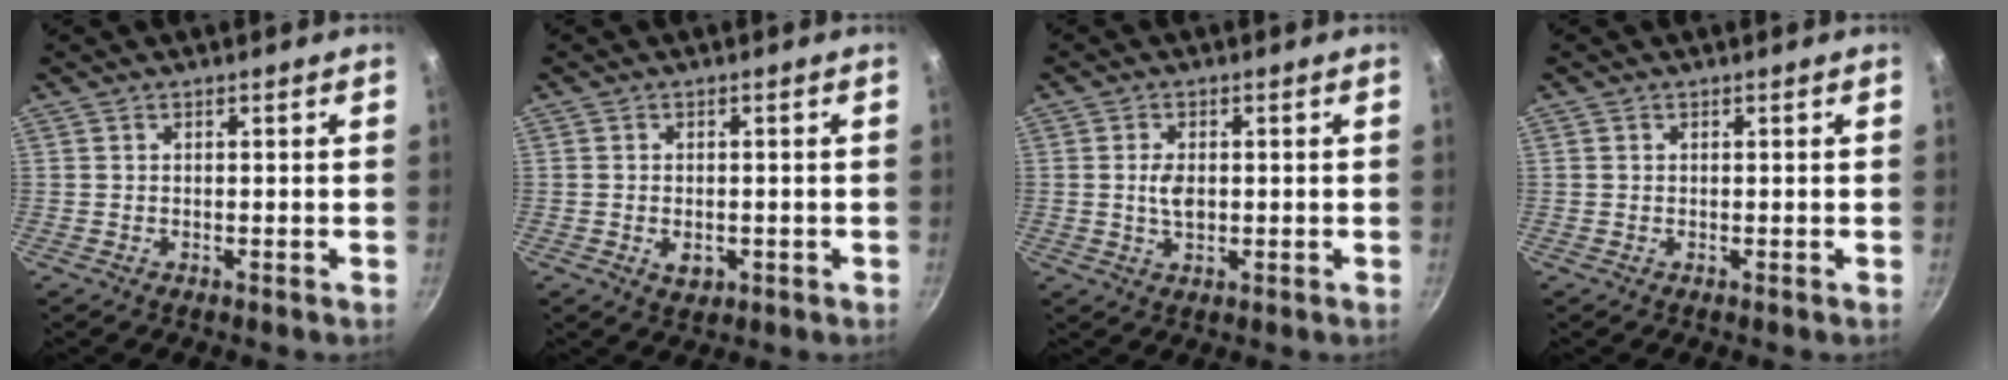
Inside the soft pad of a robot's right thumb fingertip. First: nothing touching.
{"total": 3.2, "force": [-0.8, 2.2, 2.2], "torque": [-0.028, 0.000, -0.007]}
{"total": 3.8, "force": [0.1, 2.3, 3.0], "torque": [-0.049, -0.002, 0.002]}
{"total": 0.0}